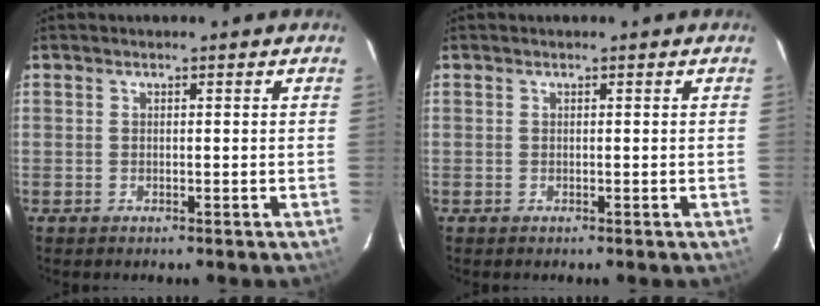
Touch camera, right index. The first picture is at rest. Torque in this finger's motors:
{"motor_torque": [0.18, 0.12, 0.11, 0.01]}